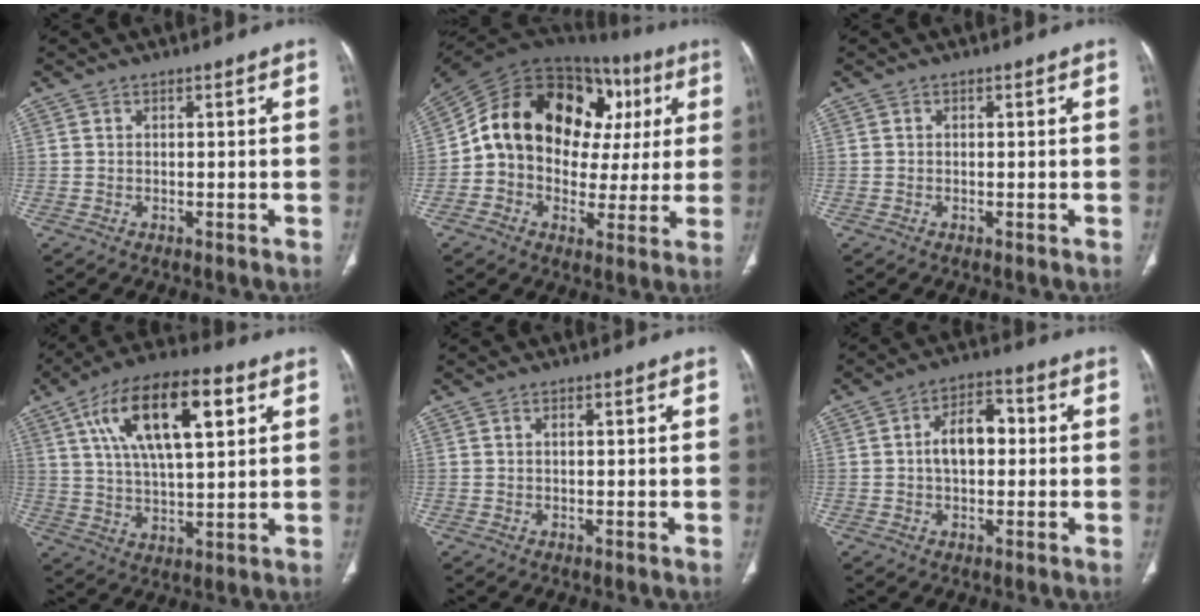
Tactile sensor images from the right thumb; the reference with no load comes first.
{"total": 24.9, "force": [5.4, 17.1, 17.3], "torque": [-0.239, 0.053, 0.083]}
{"total": 0.0}
{"total": 19.0, "force": [7.2, 7.7, 15.8], "torque": [-0.258, -0.002, 0.121]}
{"total": 1.2, "force": [0.5, 0.5, 1.0], "torque": [-0.020, 0.006, 0.009]}
{"total": 8.1, "force": [0.4, 4.9, 6.4], "torque": [-0.093, 0.024, -0.001]}